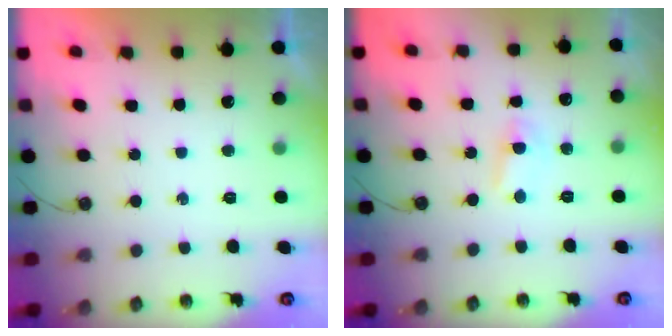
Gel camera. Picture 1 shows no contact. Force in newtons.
{"total": 3.5, "press": 3.5, "slide": 0.4}